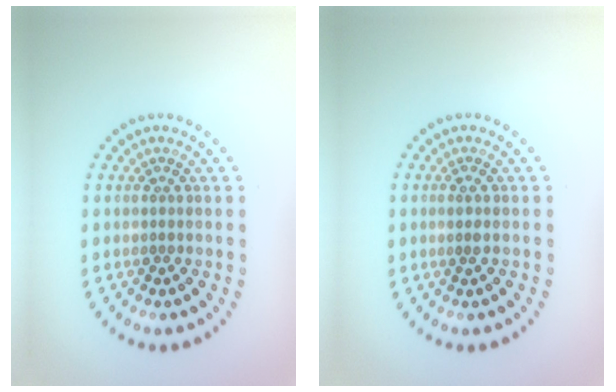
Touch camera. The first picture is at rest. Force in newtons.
{"total": 0.7, "press": 0.4, "slide": 0.5}